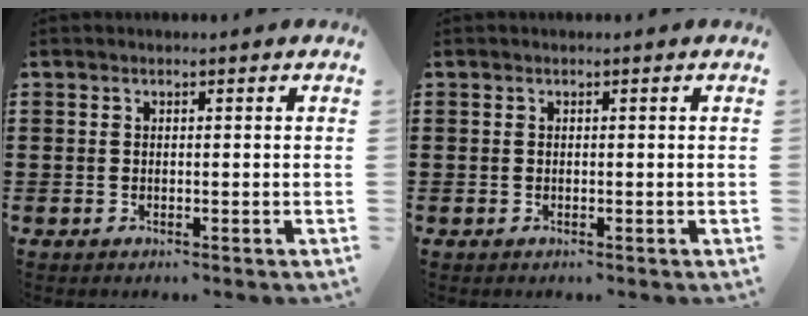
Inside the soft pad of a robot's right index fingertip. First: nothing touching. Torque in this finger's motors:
{"motor_torque": [0.00, 0.00, 0.00, 0.00]}